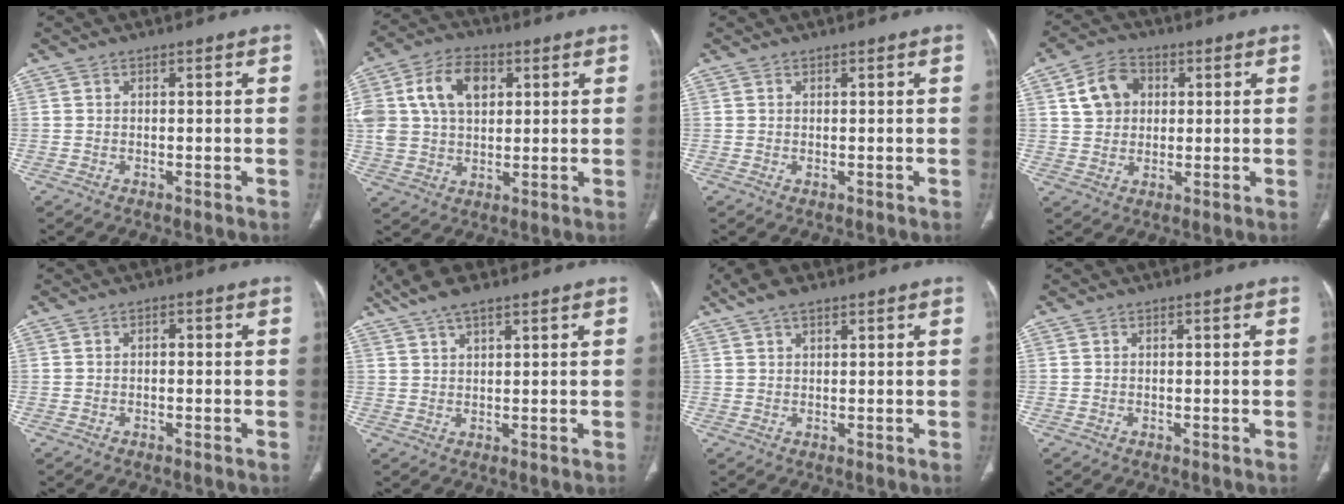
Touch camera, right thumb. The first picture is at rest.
{"total": 16.5, "force": [4.6, 11.4, 11.0], "torque": [-0.222, 0.010, 0.084]}
{"total": 0.0}
{"total": 8.2, "force": [2.3, 6.5, 4.4], "torque": [-0.059, 0.006, 0.038]}
{"total": 0.8, "force": [-0.1, 0.5, 0.6], "torque": [-0.004, 0.002, -0.005]}
{"total": 6.8, "force": [5.0, 2.0, 4.2], "torque": [-0.084, 0.003, 0.095]}
{"total": 4.6, "force": [3.2, 1.9, 2.8], "torque": [-0.053, 0.005, 0.059]}
{"total": 0.0}